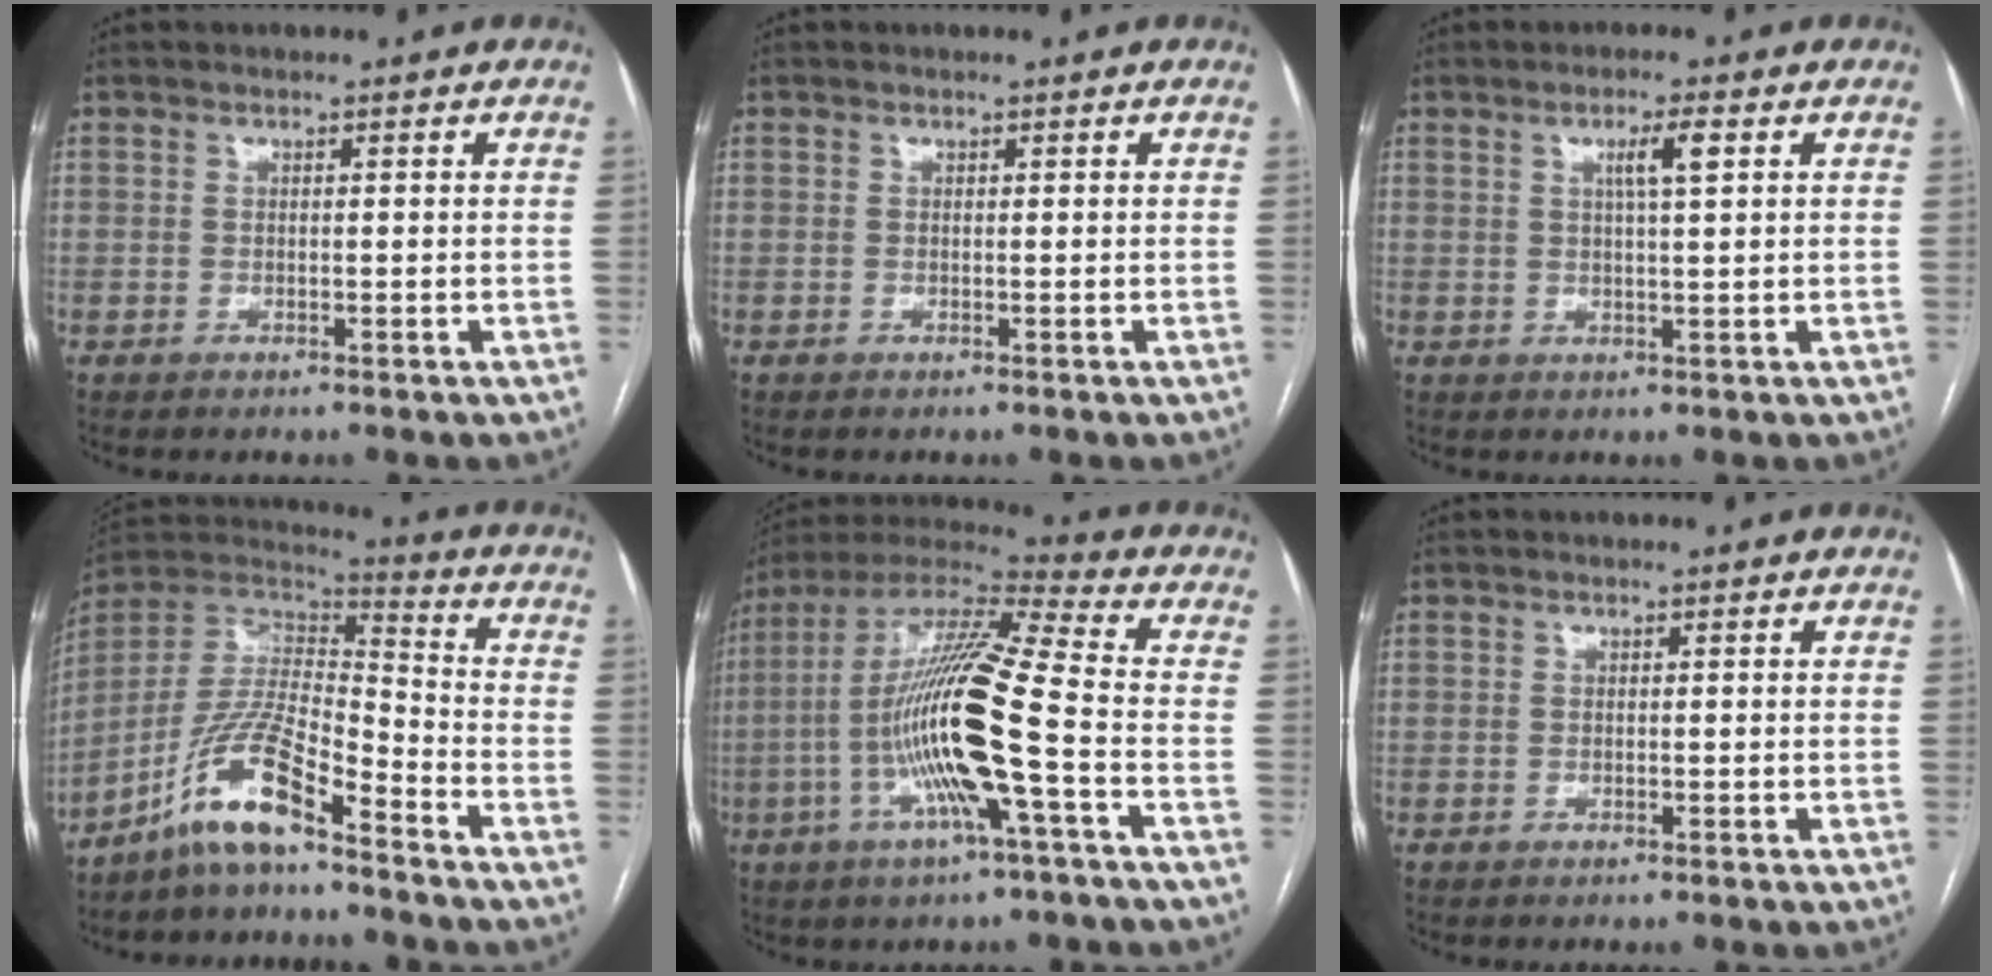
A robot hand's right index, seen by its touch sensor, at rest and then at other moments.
{"total": 0.0}
{"total": 3.7, "force": [1.4, 0.1, 3.4], "torque": [-0.058, 0.002, 0.022]}
{"total": 12.3, "force": [-8.5, 2.4, 8.5], "torque": [-0.178, 0.016, -0.162]}
{"total": 18.4, "force": [-4.1, 0.6, 17.9], "torque": [-0.353, -0.002, -0.086]}
{"total": 0.0}